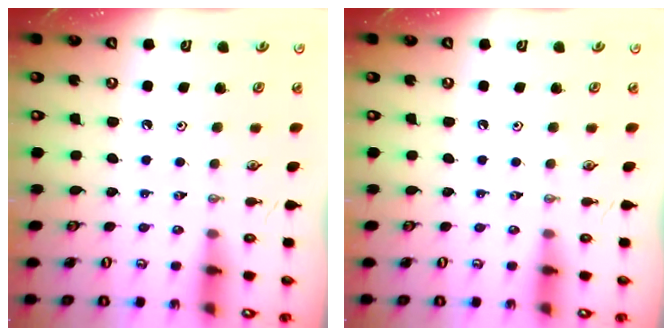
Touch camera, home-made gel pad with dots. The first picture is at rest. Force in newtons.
{"total": 0.0}